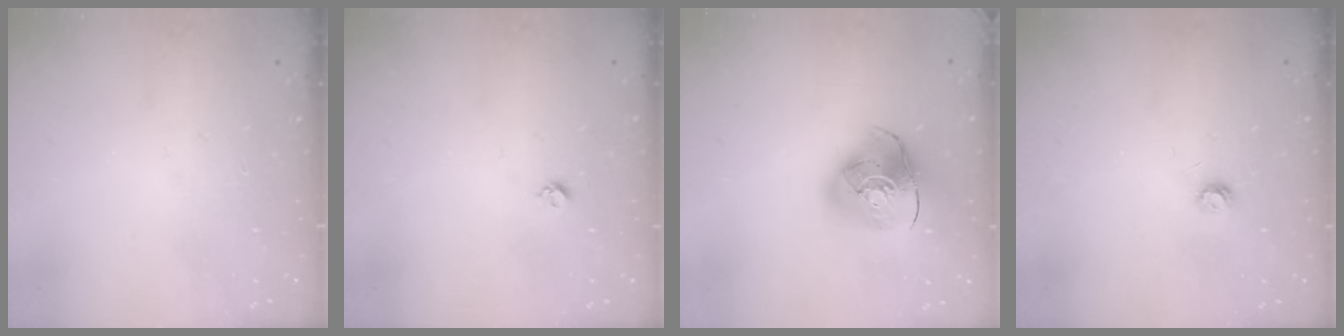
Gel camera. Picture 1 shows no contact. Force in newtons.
{"total": 3.3, "press": 3.3, "slide": 0.5}
{"total": 12.9, "press": 12.8, "slide": 1.8}
{"total": 4.2, "press": 4.2, "slide": 0.5}